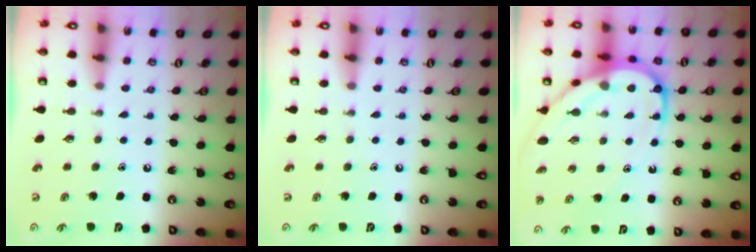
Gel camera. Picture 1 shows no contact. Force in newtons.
{"total": 0.0}
{"total": 14.0, "press": 14.0, "slide": 1.2}